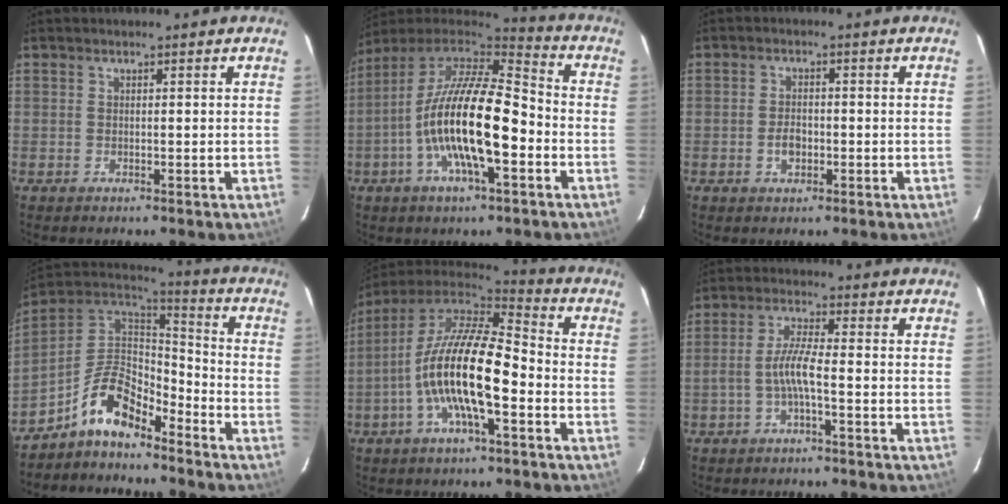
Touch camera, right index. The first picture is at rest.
{"total": 19.1, "force": [-5.1, 5.8, 17.5], "torque": [-0.322, -0.012, -0.102]}
{"total": 3.2, "force": [-1.0, 2.1, 2.3], "torque": [-0.043, 0.003, -0.015]}
{"total": 11.8, "force": [-8.3, 4.7, 6.9], "torque": [-0.152, 0.030, -0.167]}
{"total": 16.8, "force": [-4.8, 4.7, 15.4], "torque": [-0.282, -0.008, -0.096]}
{"total": 4.9, "force": [-1.8, 0.3, 4.6], "torque": [-0.101, 0.008, -0.034]}